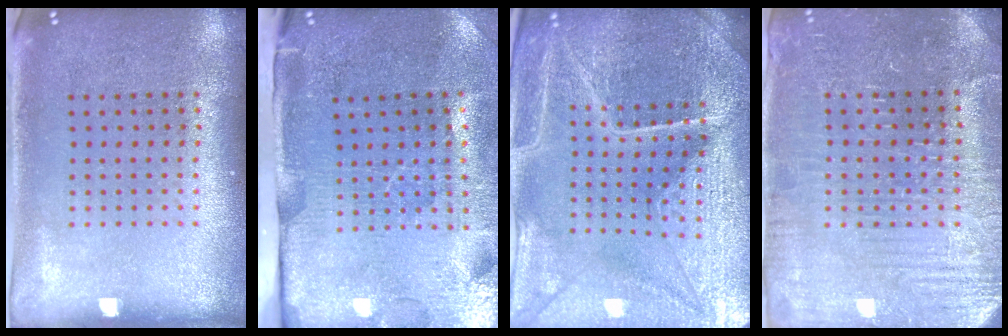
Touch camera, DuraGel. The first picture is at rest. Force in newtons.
{"total": 4.5, "press": 3.7, "slide": 2.7}
{"total": 5.4, "press": 5.0, "slide": 2.0}
{"total": 4.0, "press": 3.9, "slide": 0.9}